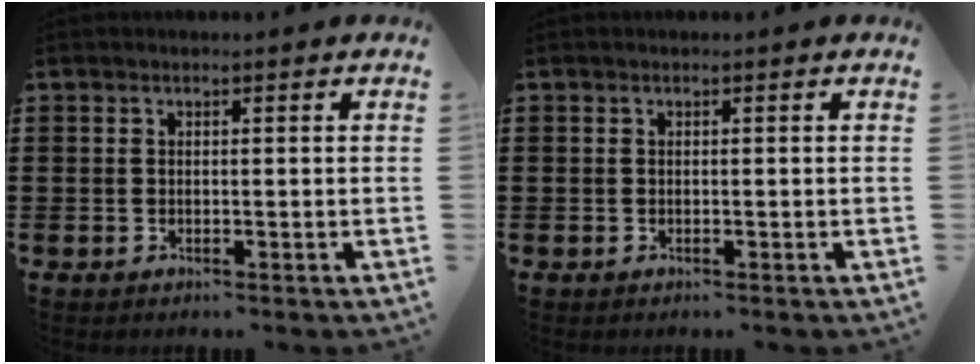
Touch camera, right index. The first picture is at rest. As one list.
[{"total": 0.0}]